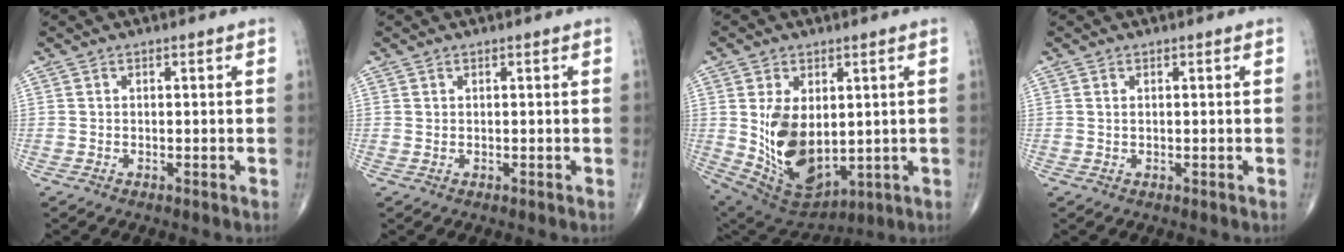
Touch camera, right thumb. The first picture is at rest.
{"total": 0.0}
{"total": 15.1, "force": [0.8, 9.3, 11.9], "torque": [-0.192, -0.018, 0.046]}
{"total": 0.6, "force": [0.2, 0.3, 0.4], "torque": [-0.011, 0.002, 0.007]}